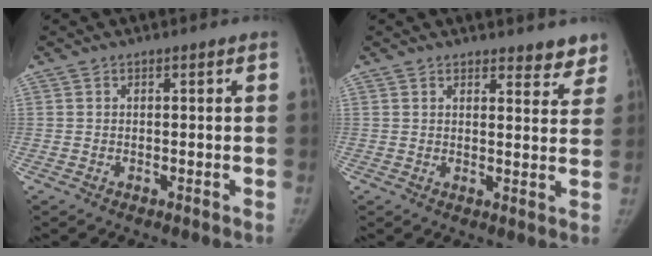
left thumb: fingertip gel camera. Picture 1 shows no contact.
{"total": 4.5, "force": [4.0, 1.8, 1.3], "torque": [0.016, -0.026, 0.041]}